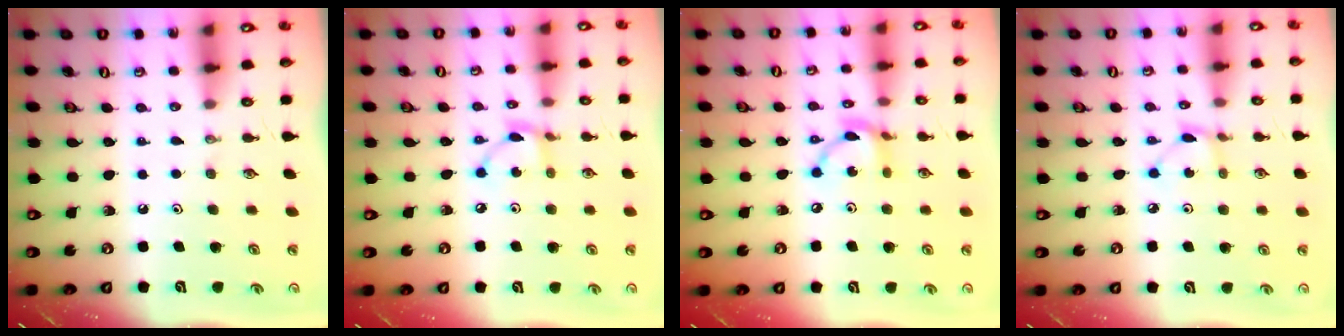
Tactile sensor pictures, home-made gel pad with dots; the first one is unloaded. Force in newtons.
{"total": 4.9, "press": 4.9, "slide": 0.1}
{"total": 9.1, "press": 9.1, "slide": 0.3}
{"total": 2.4, "press": 2.4, "slide": 0.3}